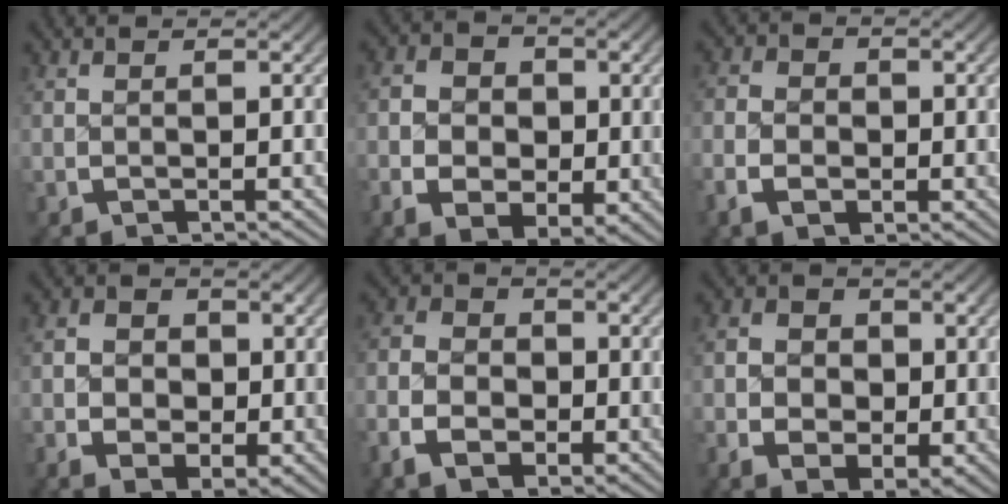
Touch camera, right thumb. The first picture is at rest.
{"total": 6.1, "force": [-0.5, 4.7, 3.9], "torque": [-0.071, -0.028, 0.000]}
{"total": 3.0, "force": [-0.9, 2.3, 1.8], "torque": [-0.027, -0.003, -0.019]}
{"total": 4.8, "force": [-0.3, 3.7, 3.0], "torque": [-0.050, -0.022, 0.000]}
{"total": 5.2, "force": [-1.1, 3.9, 3.4], "torque": [-0.059, -0.009, -0.019]}
{"total": 5.3, "force": [-0.5, 4.1, 3.4], "torque": [-0.061, -0.026, 0.001]}